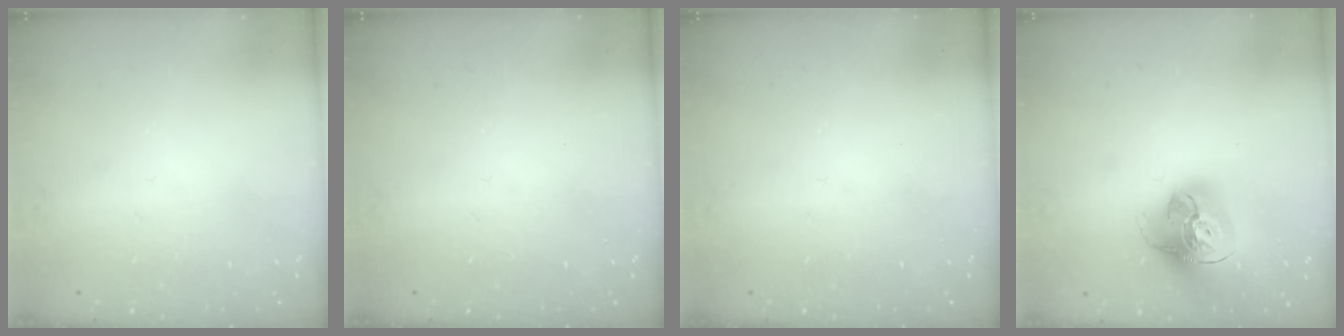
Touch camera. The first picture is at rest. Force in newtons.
{"total": 0.0}
{"total": 0.0}
{"total": 18.3, "press": 18.2, "slide": 2.1}